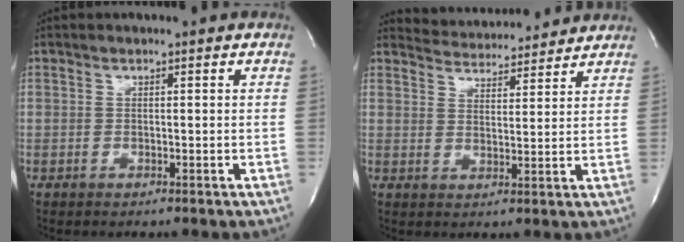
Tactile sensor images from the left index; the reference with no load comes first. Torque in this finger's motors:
{"motor_torque": [0.10, -0.39, -0.02, -0.03]}